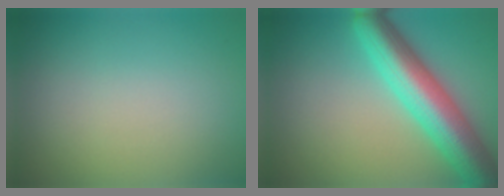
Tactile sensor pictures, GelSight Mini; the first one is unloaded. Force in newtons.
{"total": 9.0, "press": 9.0, "slide": 0.3}